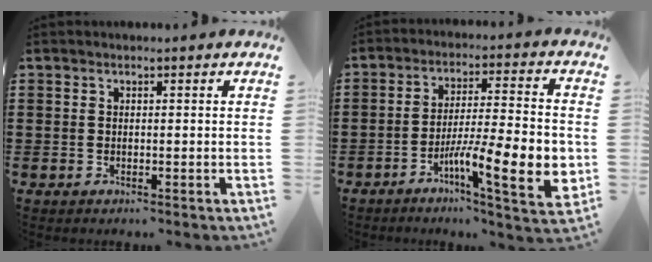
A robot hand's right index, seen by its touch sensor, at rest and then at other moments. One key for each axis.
{"total": 13.4, "fx": -4.1, "fy": 2.9, "fz": 12.4, "tx": -0.193, "ty": -0.004, "tz": -0.066}